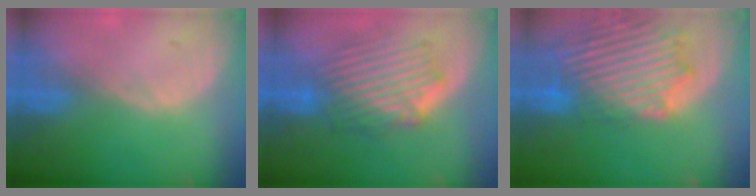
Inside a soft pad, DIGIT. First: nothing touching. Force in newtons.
{"total": 8.9, "press": 8.2, "slide": 3.4}
{"total": 14.2, "press": 12.2, "slide": 7.4}